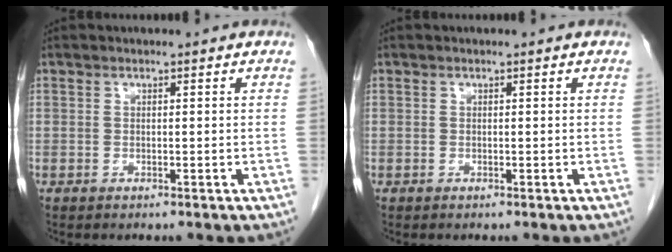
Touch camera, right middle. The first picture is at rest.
{"total": 0.0}